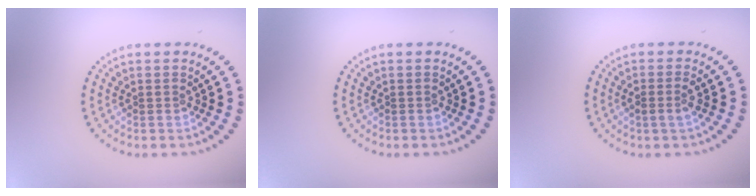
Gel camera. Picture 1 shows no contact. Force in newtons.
{"total": 0.0}
{"total": 1.4, "press": 1.3, "slide": 0.6}